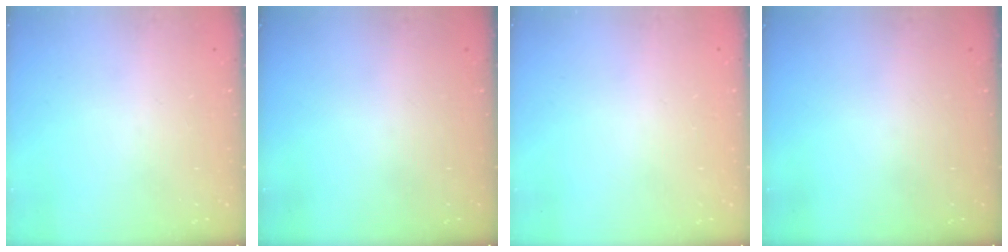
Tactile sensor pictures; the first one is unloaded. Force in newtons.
{"total": 0.0}
{"total": 2.5, "press": 2.5, "slide": 0.2}
{"total": 0.0}